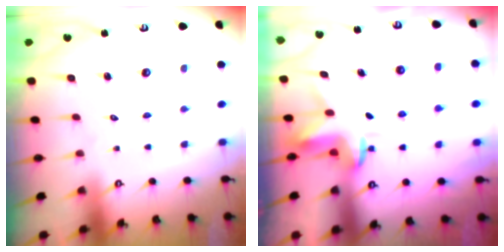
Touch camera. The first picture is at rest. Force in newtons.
{"total": 3.4, "press": 3.4, "slide": 0.2}